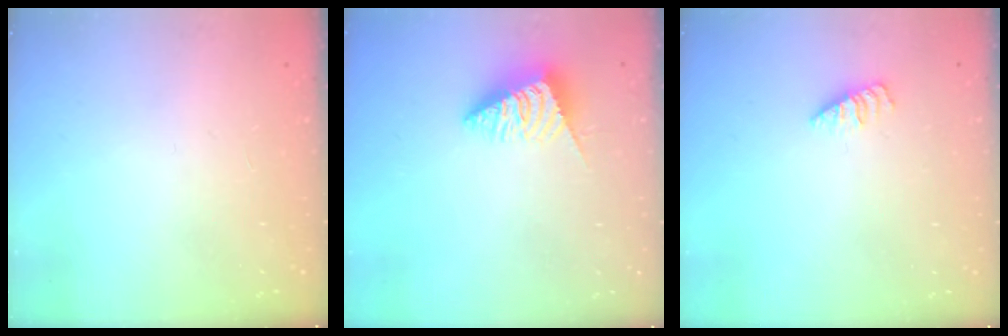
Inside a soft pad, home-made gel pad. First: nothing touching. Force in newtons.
{"total": 3.8, "press": 3.7, "slide": 0.6}
{"total": 1.2, "press": 1.1, "slide": 0.2}